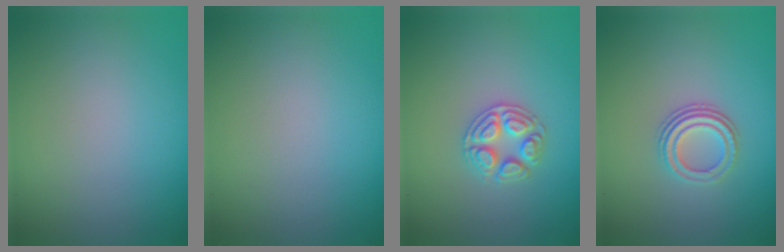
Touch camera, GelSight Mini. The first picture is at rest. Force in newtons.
{"total": 0.0}
{"total": 2.5, "press": 2.5, "slide": 0.4}
{"total": 2.9, "press": 2.2, "slide": 1.9}